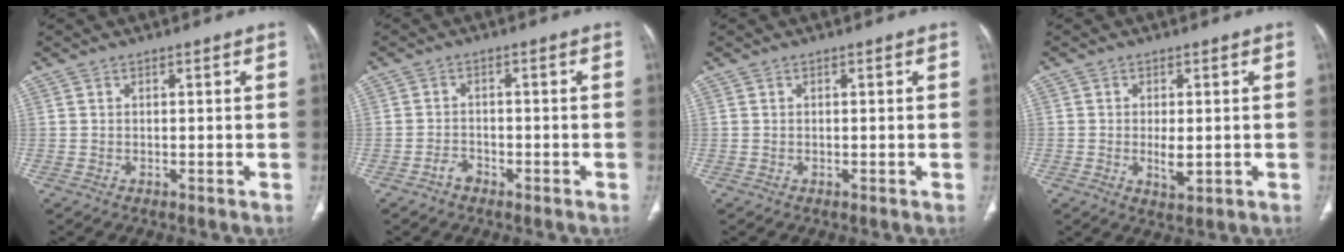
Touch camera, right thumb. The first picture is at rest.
{"total": 2.1, "force": [-1.5, 1.2, 0.7], "torque": [-0.012, 0.013, -0.027]}
{"total": 0.0}
{"total": 3.6, "force": [-0.5, 1.8, 3.1], "torque": [-0.049, -0.006, -0.002]}